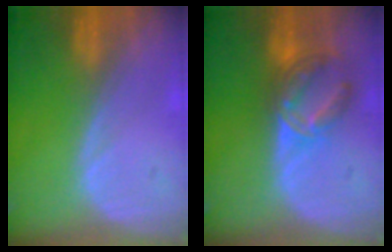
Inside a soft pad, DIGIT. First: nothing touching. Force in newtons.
{"total": 7.3, "press": 6.3, "slide": 3.7}